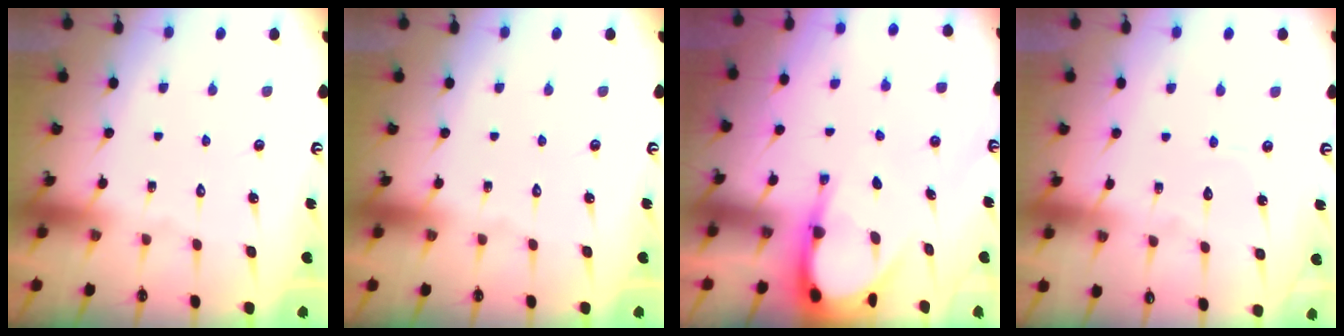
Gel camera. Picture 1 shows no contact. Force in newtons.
{"total": 0.0}
{"total": 6.0, "press": 6.0, "slide": 0.6}
{"total": 3.5, "press": 3.5, "slide": 0.2}